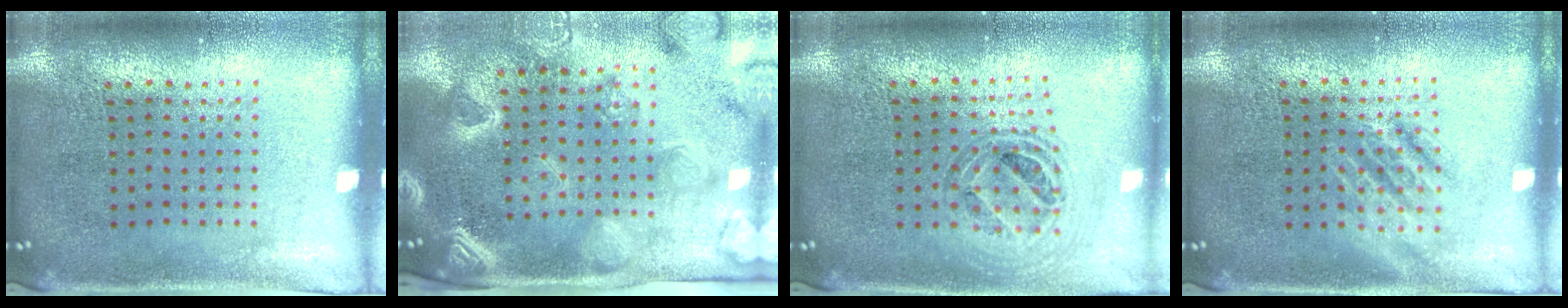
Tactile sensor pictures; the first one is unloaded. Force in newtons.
{"total": 3.8, "press": 3.1, "slide": 2.1}
{"total": 0.9, "press": 0.9, "slide": 0.1}
{"total": 1.2, "press": 1.2, "slide": 0.2}